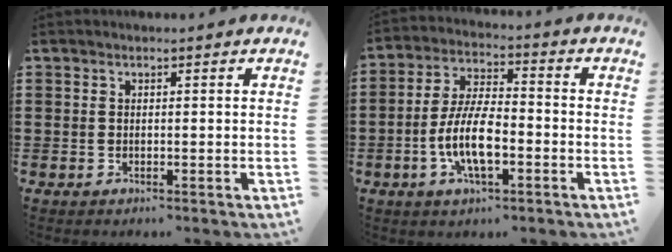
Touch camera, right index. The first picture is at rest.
{"total": 9.2, "force": [-2.7, 3.2, 8.1], "torque": [-0.185, -0.013, -0.056]}